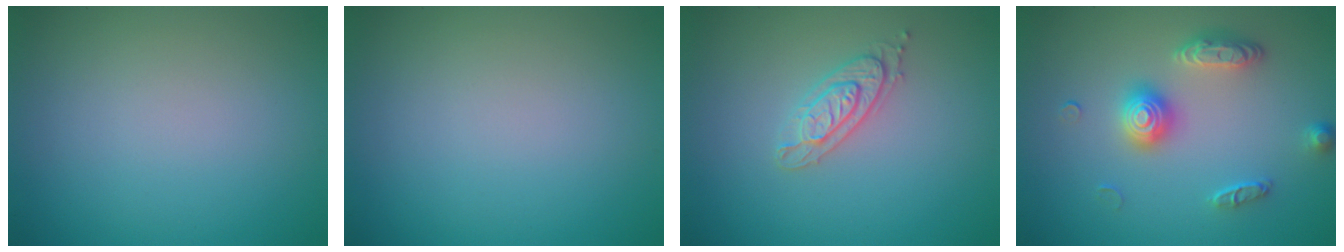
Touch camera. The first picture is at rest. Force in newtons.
{"total": 0.0}
{"total": 2.3, "press": 2.2, "slide": 0.5}
{"total": 3.1, "press": 2.9, "slide": 1.0}